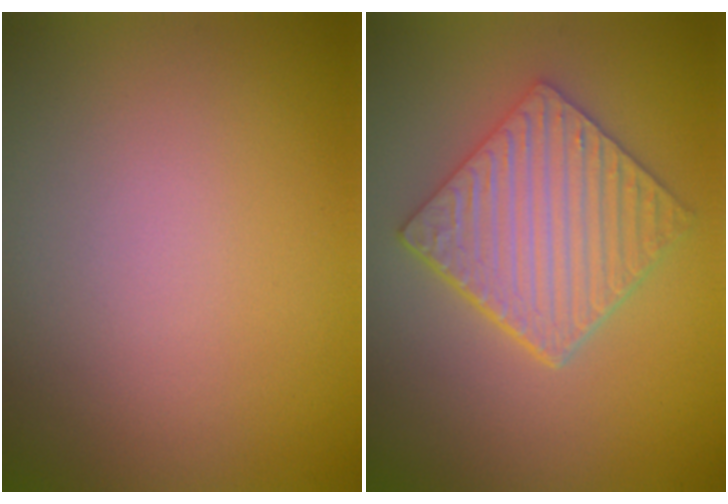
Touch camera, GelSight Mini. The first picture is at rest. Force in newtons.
{"total": 5.3, "press": 4.4, "slide": 2.9}